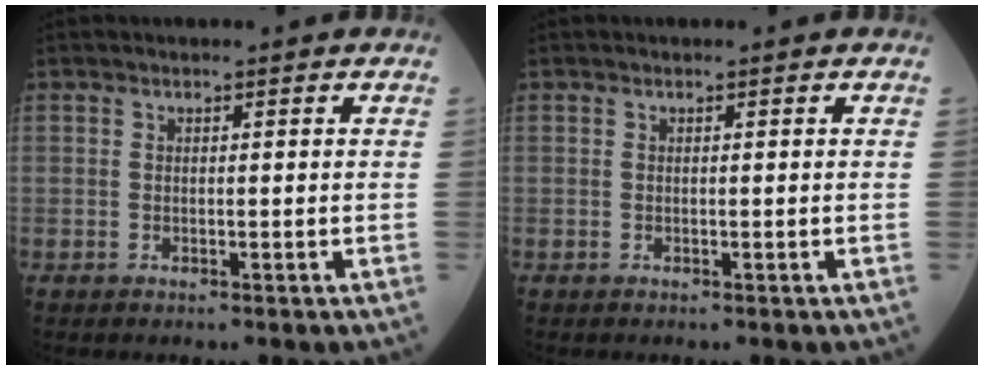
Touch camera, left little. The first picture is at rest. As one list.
[{"total": 0.0}]